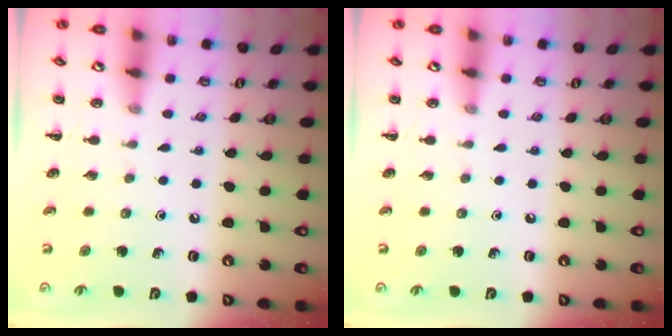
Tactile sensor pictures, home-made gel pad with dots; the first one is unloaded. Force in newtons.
{"total": 0.0}